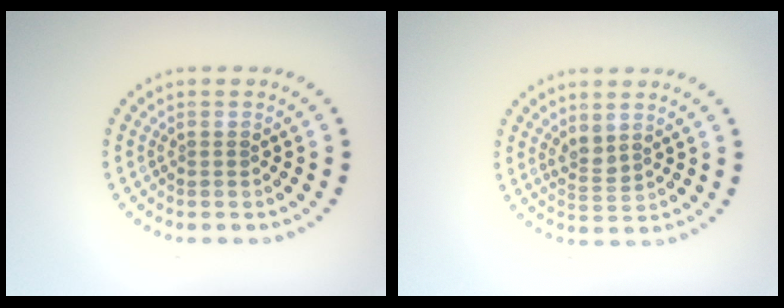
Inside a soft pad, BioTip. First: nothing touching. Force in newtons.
{"total": 1.6, "press": 1.3, "slide": 0.9}